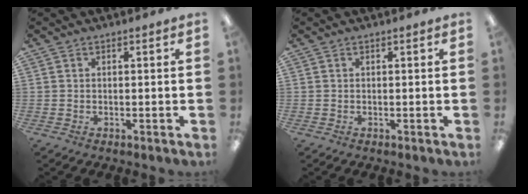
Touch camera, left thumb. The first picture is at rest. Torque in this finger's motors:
{"motor_torque": [-0.02, 0.02, 0.04, -0.22, 0.01]}